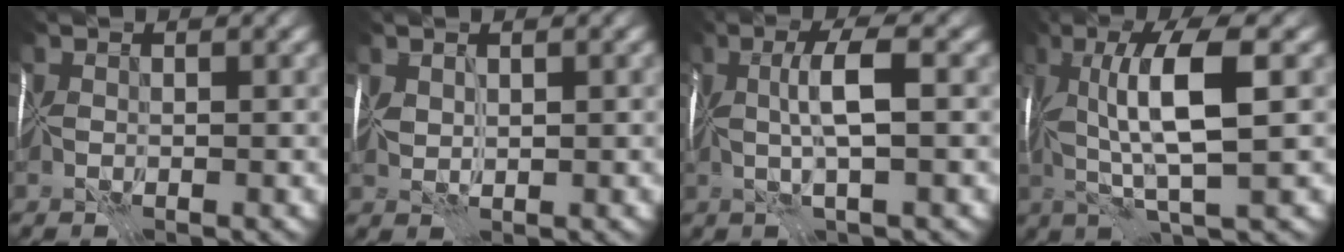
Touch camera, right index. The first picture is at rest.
{"total": 0.8, "force": [0.4, -0.6, -0.4], "torque": [0.015, -0.007, 0.012]}
{"total": 2.7, "force": [-0.1, -1.0, 2.5], "torque": [-0.036, -0.002, 0.000]}
{"total": 6.3, "force": [0.7, 0.1, 6.3], "torque": [-0.096, -0.001, 0.013]}